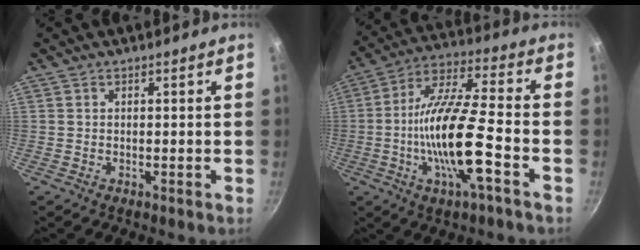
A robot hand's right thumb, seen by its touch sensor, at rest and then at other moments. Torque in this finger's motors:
{"motor_torque": [2.67, 2.34, 2.13, -0.64, 0.77]}